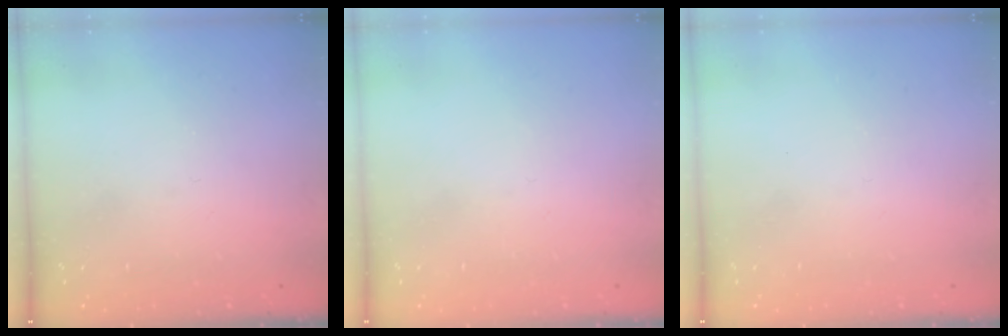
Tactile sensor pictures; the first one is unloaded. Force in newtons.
{"total": 1.9, "press": 1.9, "slide": 0.1}
{"total": 1.5, "press": 1.5, "slide": 0.1}